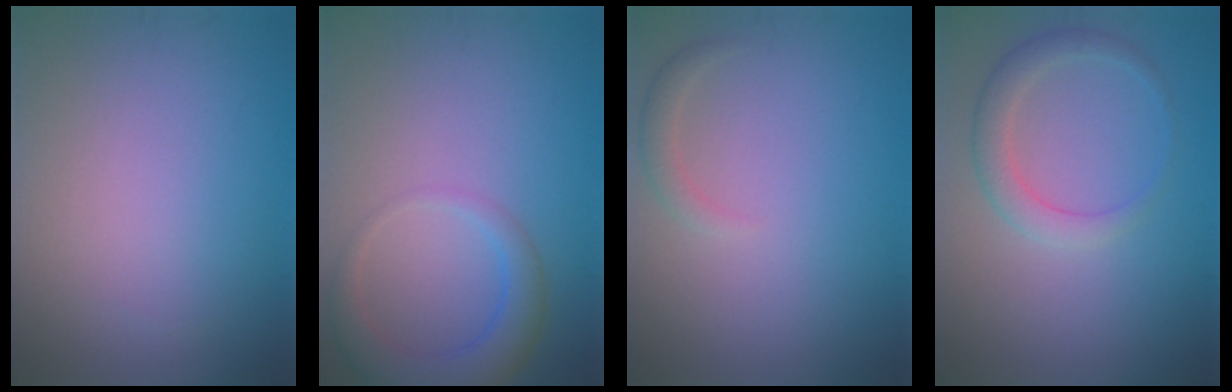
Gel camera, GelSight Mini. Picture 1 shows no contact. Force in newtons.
{"total": 3.8, "press": 3.8, "slide": 0.2}
{"total": 1.3, "press": 1.3, "slide": 0.1}
{"total": 2.8, "press": 2.8, "slide": 0.3}